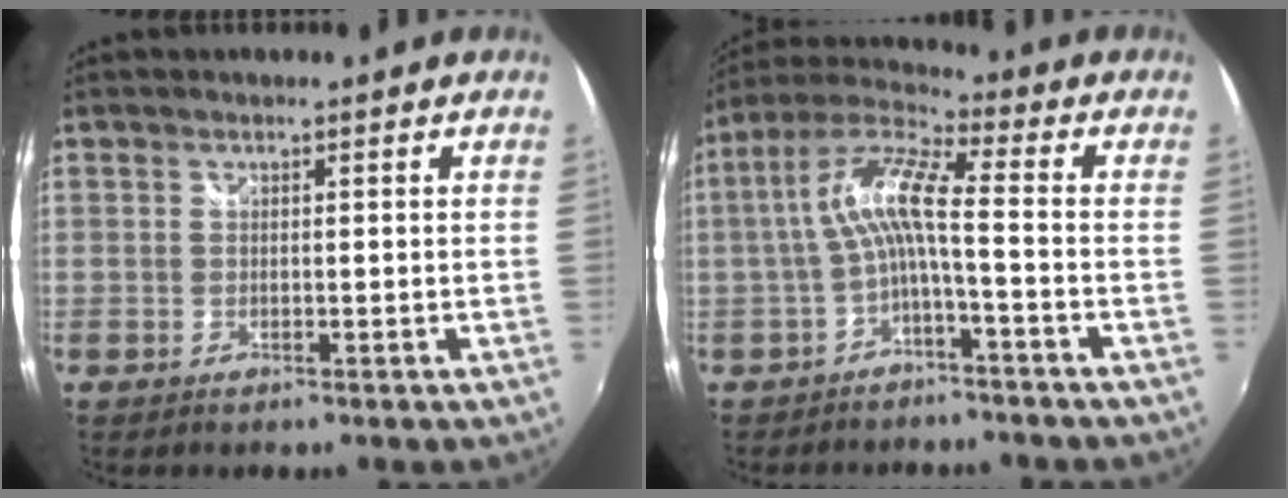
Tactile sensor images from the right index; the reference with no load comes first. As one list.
[{"total": 9.0, "force": [-1.6, 1.0, 8.8], "torque": [-0.192, 0.019, -0.031]}]